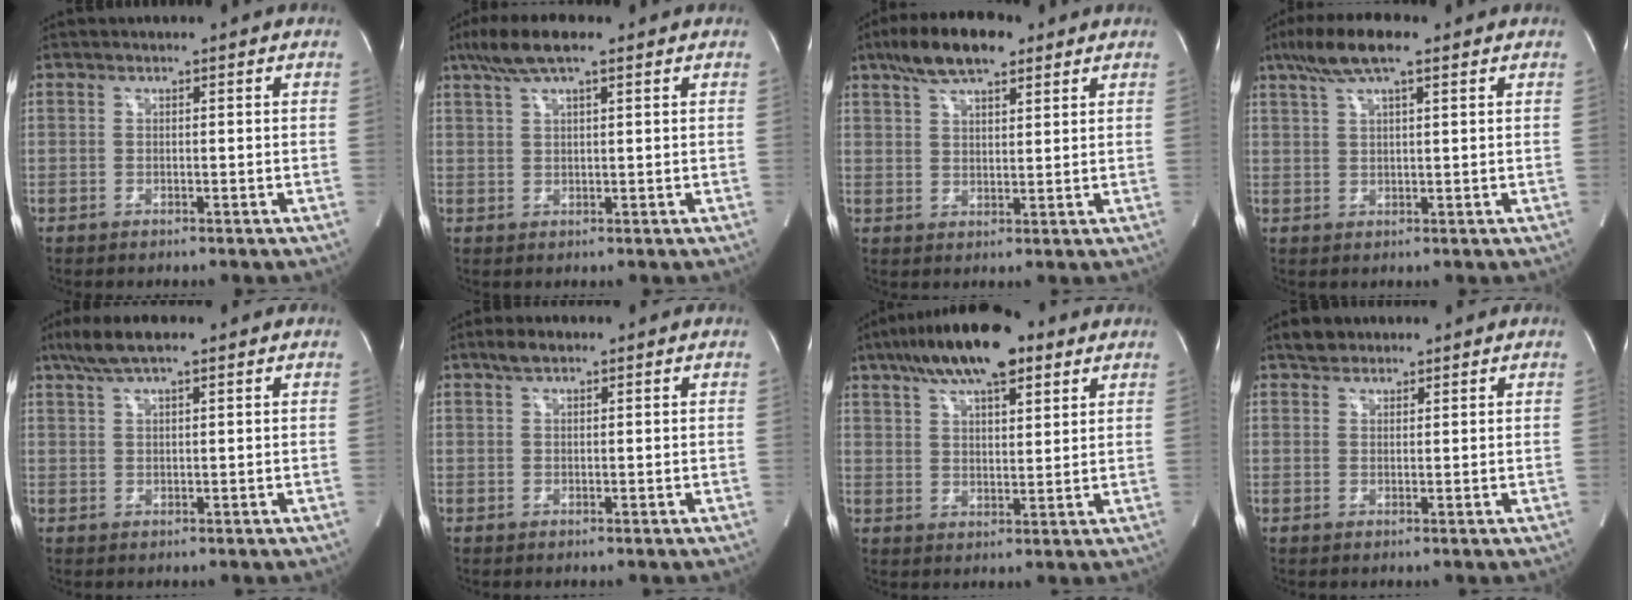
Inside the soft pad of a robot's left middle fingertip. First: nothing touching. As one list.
[{"total": 6.8, "force": [4.6, 1.2, 4.9], "torque": [-0.101, 0.025, 0.082]}, {"total": 9.2, "force": [6.3, 3.1, 6.0], "torque": [-0.112, 0.021, 0.108]}, {"total": 7.6, "force": [4.9, 1.3, 5.6], "torque": [-0.115, 0.024, 0.087]}, {"total": 5.8, "force": [4.1, 0.9, 3.9], "torque": [-0.083, 0.024, 0.076]}, {"total": 2.3, "force": [1.6, 0.8, 1.4], "torque": [-0.031, 0.012, 0.031]}, {"total": 14.5, "force": [9.3, 4.5, 10.1], "torque": [-0.186, 0.032, 0.159]}, {"total": 2.7, "force": [2.2, 1.4, 0.6], "torque": [-0.013, 0.013, 0.037]}]